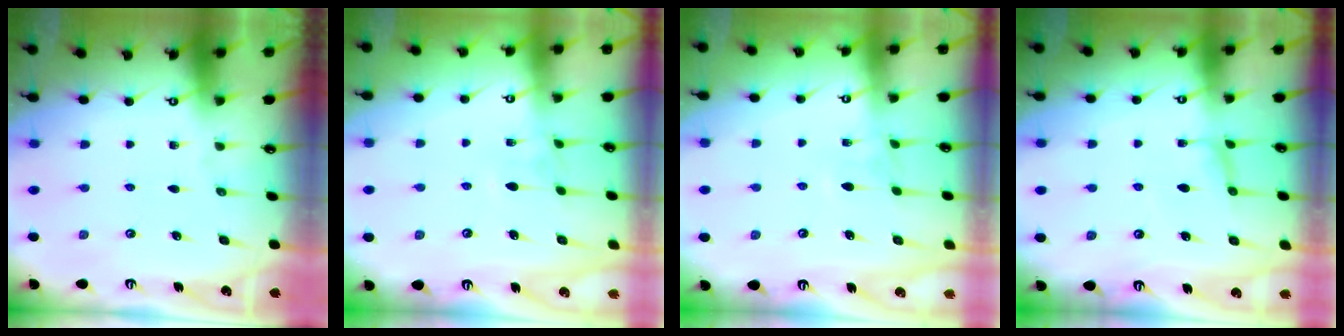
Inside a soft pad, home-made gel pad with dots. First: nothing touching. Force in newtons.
{"total": 2.9, "press": 2.9, "slide": 0.3}
{"total": 2.0, "press": 1.9, "slide": 0.5}
{"total": 1.9, "press": 1.8, "slide": 0.5}